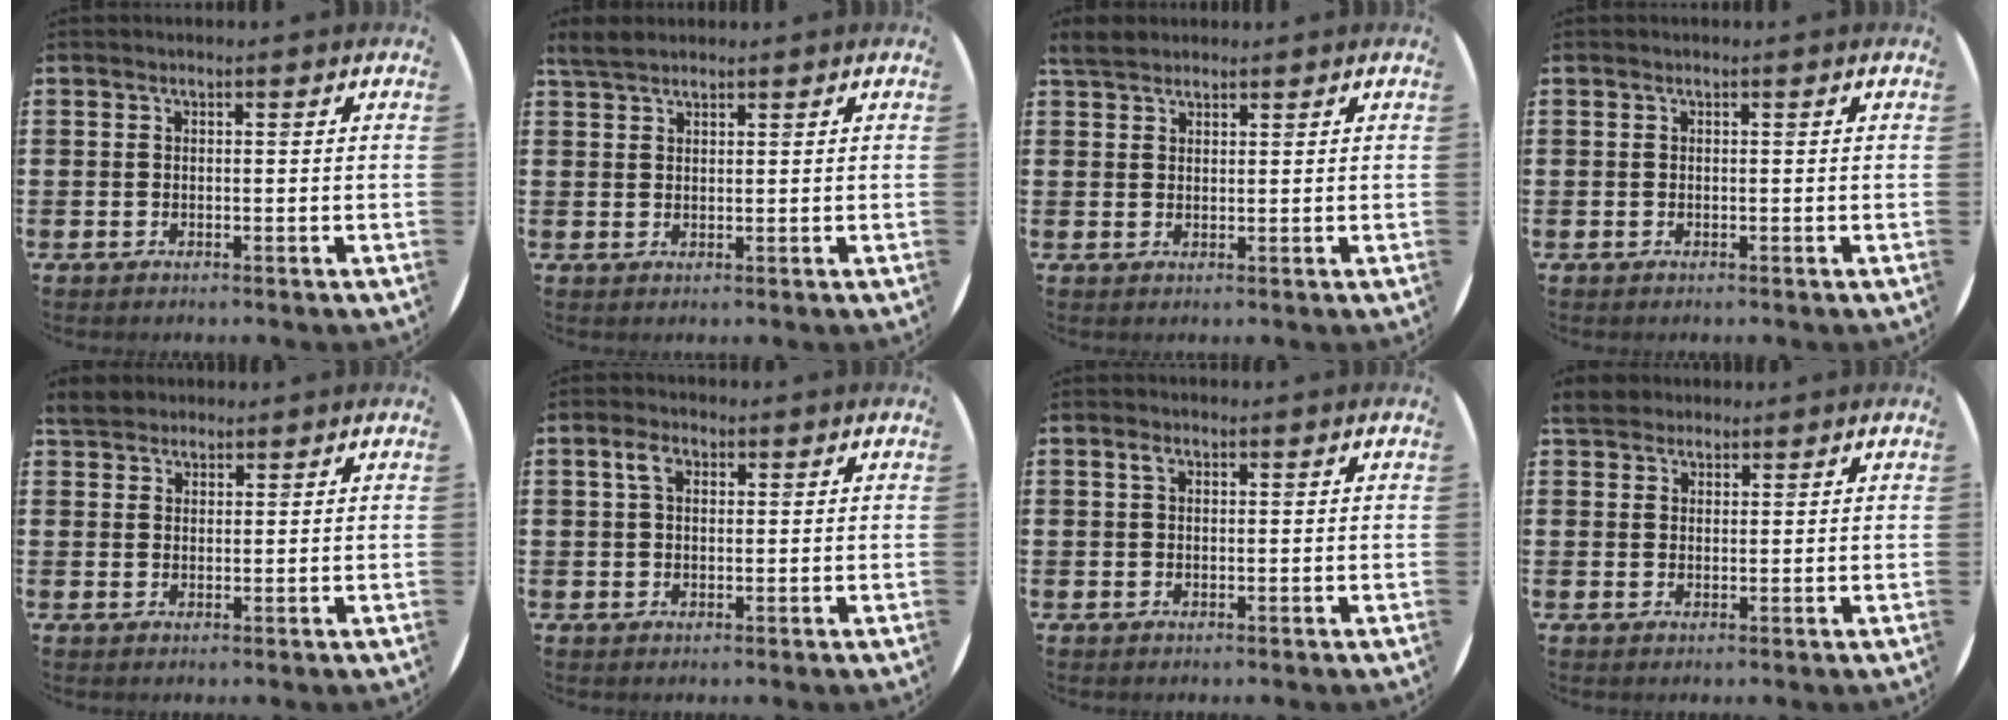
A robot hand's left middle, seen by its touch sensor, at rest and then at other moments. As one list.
[{"total": 2.4, "force": [2.2, 0.7, 0.7], "torque": [-0.019, 0.006, 0.042]}, {"total": 2.7, "force": [2.4, 1.0, 0.7], "torque": [-0.010, 0.002, 0.046]}, {"total": 0.0}, {"total": 3.1, "force": [2.8, 1.2, 0.4], "torque": [-0.009, 0.001, 0.053]}, {"total": 2.8, "force": [1.3, 1.6, 1.9], "torque": [-0.034, 0.004, 0.022]}, {"total": 1.2, "force": [0.6, 0.7, 0.8], "torque": [-0.018, 0.006, 0.010]}, {"total": 3.3, "force": [2.9, 1.4, 0.6], "torque": [-0.013, 0.001, 0.055]}]